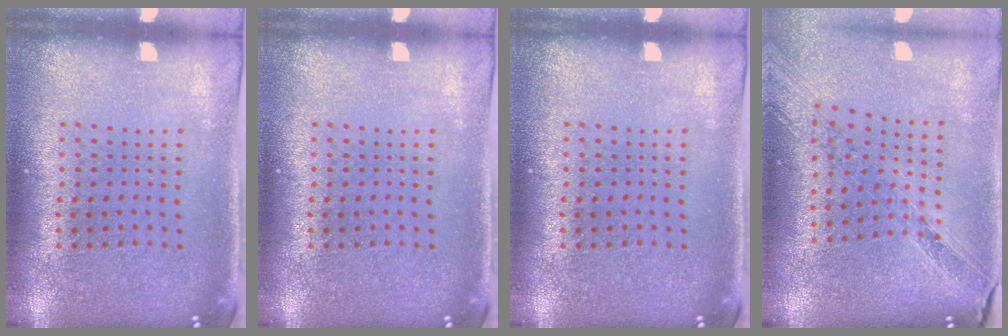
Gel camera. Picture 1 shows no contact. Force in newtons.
{"total": 0.0}
{"total": 0.0}
{"total": 1.1, "press": 1.1, "slide": 0.2}